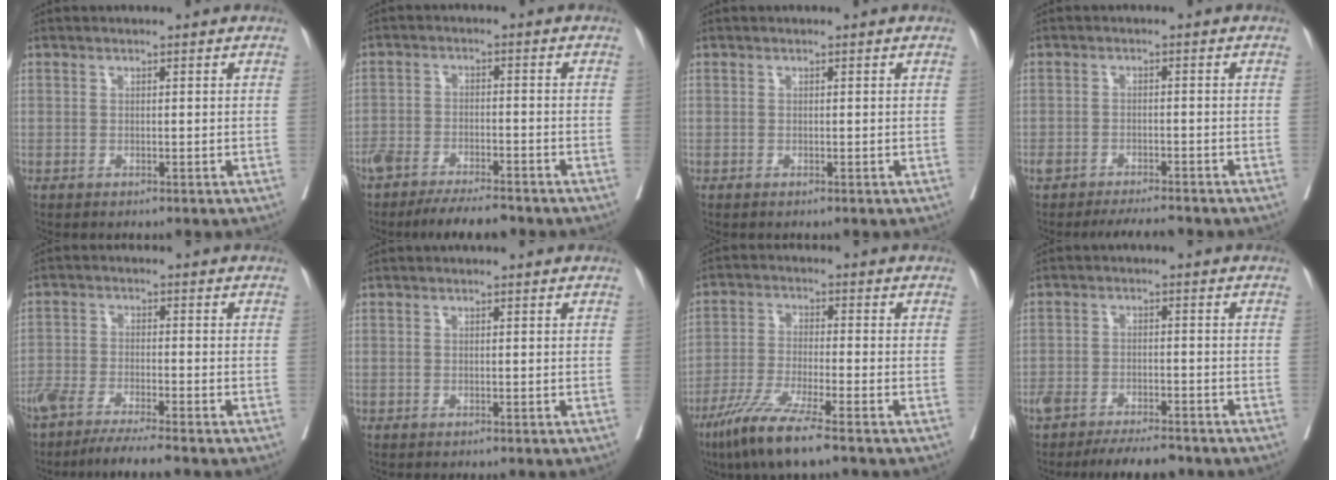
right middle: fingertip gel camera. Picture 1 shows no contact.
{"total": 9.4, "force": [-8.1, 1.9, 4.4], "torque": [-0.068, -0.008, -0.128]}
{"total": 0.0}
{"total": 5.9, "force": [-5.4, 0.8, 2.2], "torque": [-0.031, -0.007, -0.084]}
{"total": 8.6, "force": [-7.1, 0.0, 4.8], "torque": [-0.074, -0.019, -0.119]}
{"total": 0.0}
{"total": 9.0, "force": [-6.1, -0.1, 6.6], "torque": [-0.133, -0.029, -0.119]}
{"total": 8.2, "force": [-7.1, 1.9, 3.6], "torque": [-0.055, -0.003, -0.111]}